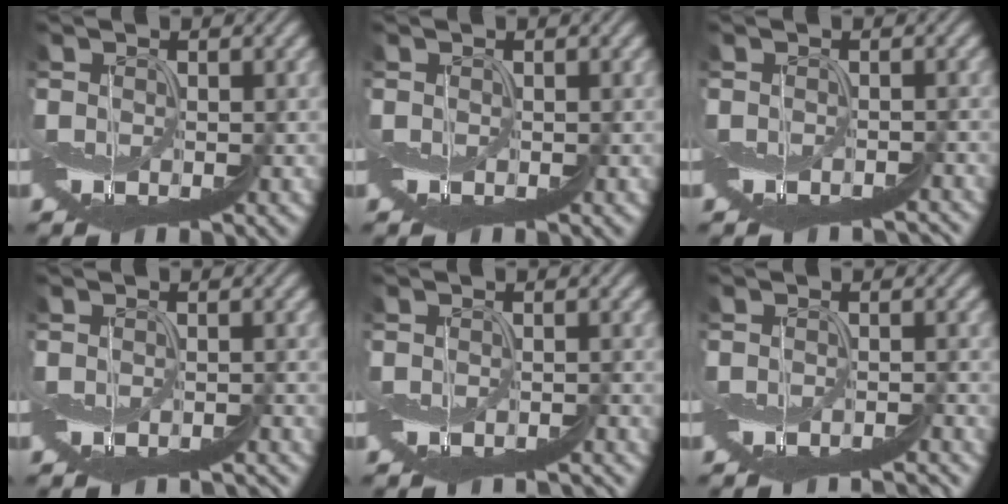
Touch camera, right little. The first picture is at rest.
{"total": 0.0}
{"total": 3.1, "force": [-2.7, 1.3, 0.8], "torque": [-0.003, 0.013, -0.023]}
{"total": 2.9, "force": [-2.6, 1.2, 0.8], "torque": [-0.001, 0.014, -0.024]}
{"total": 2.8, "force": [-2.5, 1.0, 0.6], "torque": [0.002, 0.016, -0.026]}
{"total": 3.1, "force": [-3.1, 0.2, 0.3], "torque": [0.001, 0.019, -0.038]}